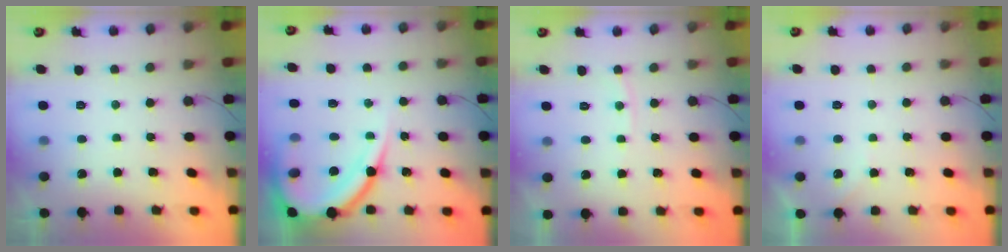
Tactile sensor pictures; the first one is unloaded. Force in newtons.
{"total": 14.6, "press": 14.5, "slide": 1.5}
{"total": 4.1, "press": 4.1, "slide": 0.4}
{"total": 2.5, "press": 2.4, "slide": 0.3}